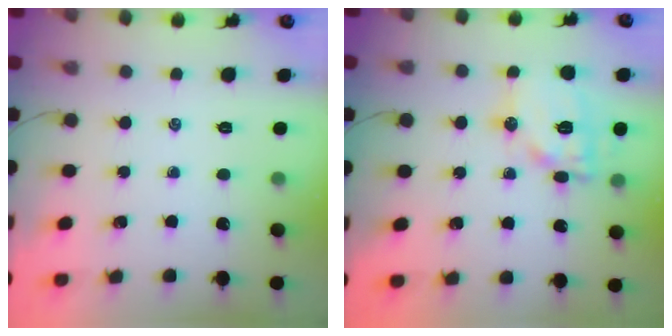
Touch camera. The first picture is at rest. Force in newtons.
{"total": 14.4, "press": 14.4, "slide": 1.1}